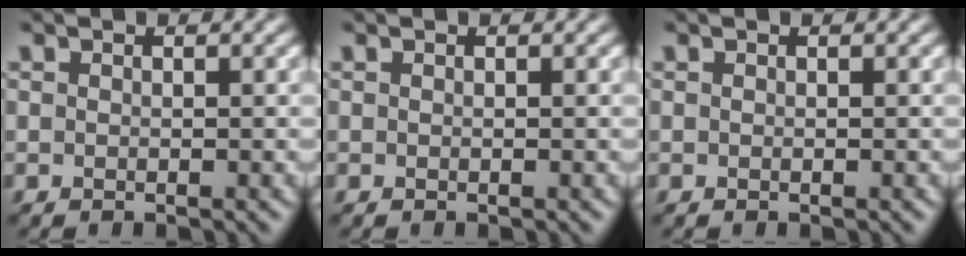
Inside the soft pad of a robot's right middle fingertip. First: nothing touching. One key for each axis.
{"total": 0.0}
{"total": 0.0}